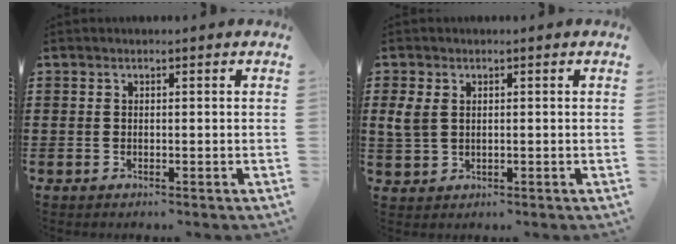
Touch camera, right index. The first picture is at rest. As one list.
[{"total": 2.9, "force": [0.9, 1.9, 2.0], "torque": [-0.052, 0.004, 0.013]}]